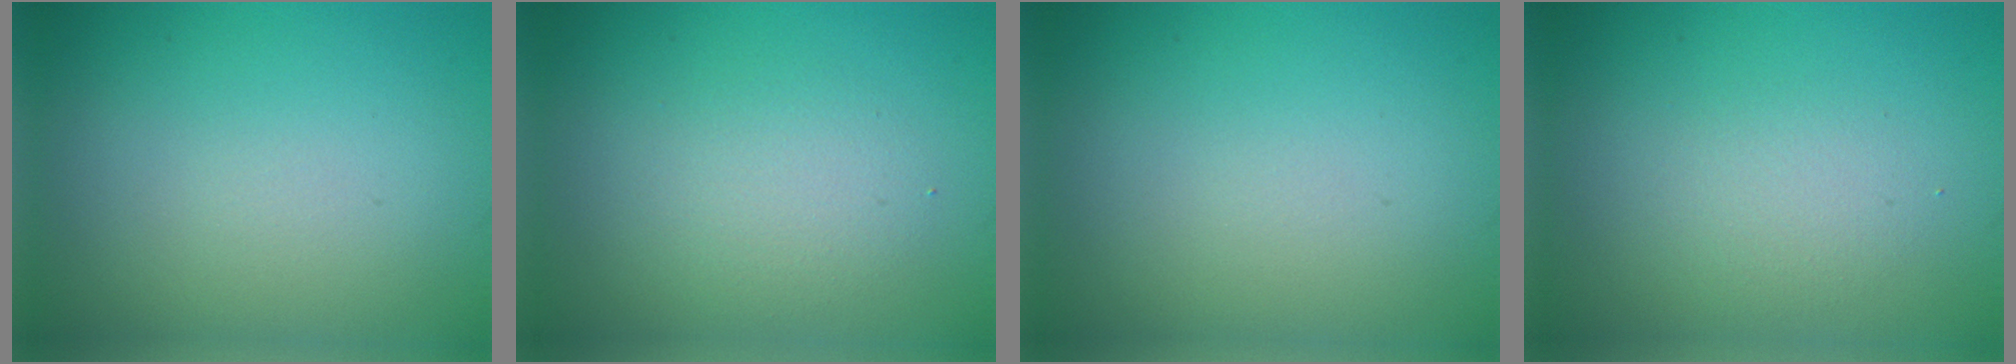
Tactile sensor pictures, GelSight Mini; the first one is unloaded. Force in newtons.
{"total": 2.4, "press": 2.4, "slide": 0.2}
{"total": 0.0}
{"total": 1.7, "press": 1.7, "slide": 0.0}